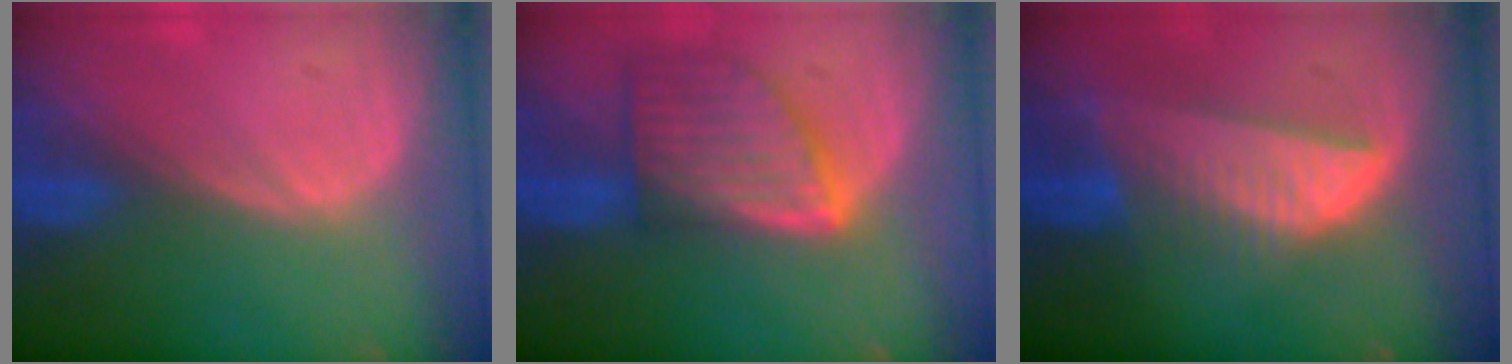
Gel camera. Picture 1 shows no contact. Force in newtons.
{"total": 8.2, "press": 7.4, "slide": 3.5}
{"total": 7.9, "press": 7.0, "slide": 3.7}